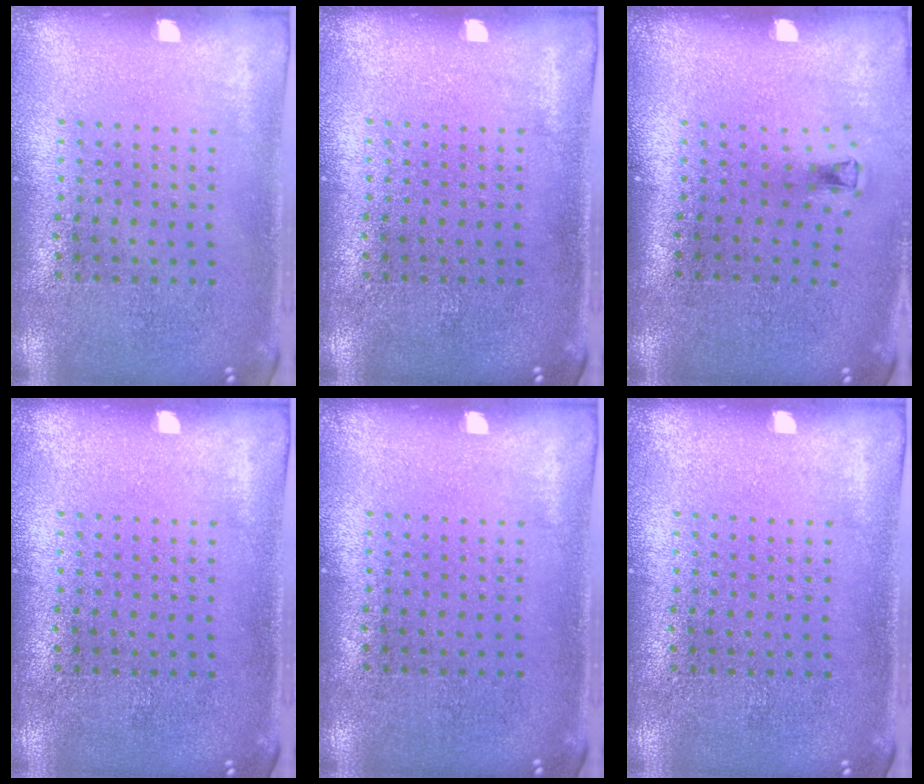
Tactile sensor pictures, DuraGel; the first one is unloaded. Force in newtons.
{"total": 0.0}
{"total": 0.7, "press": 0.4, "slide": 0.6}
{"total": 0.0}
{"total": 0.0}
{"total": 0.0}